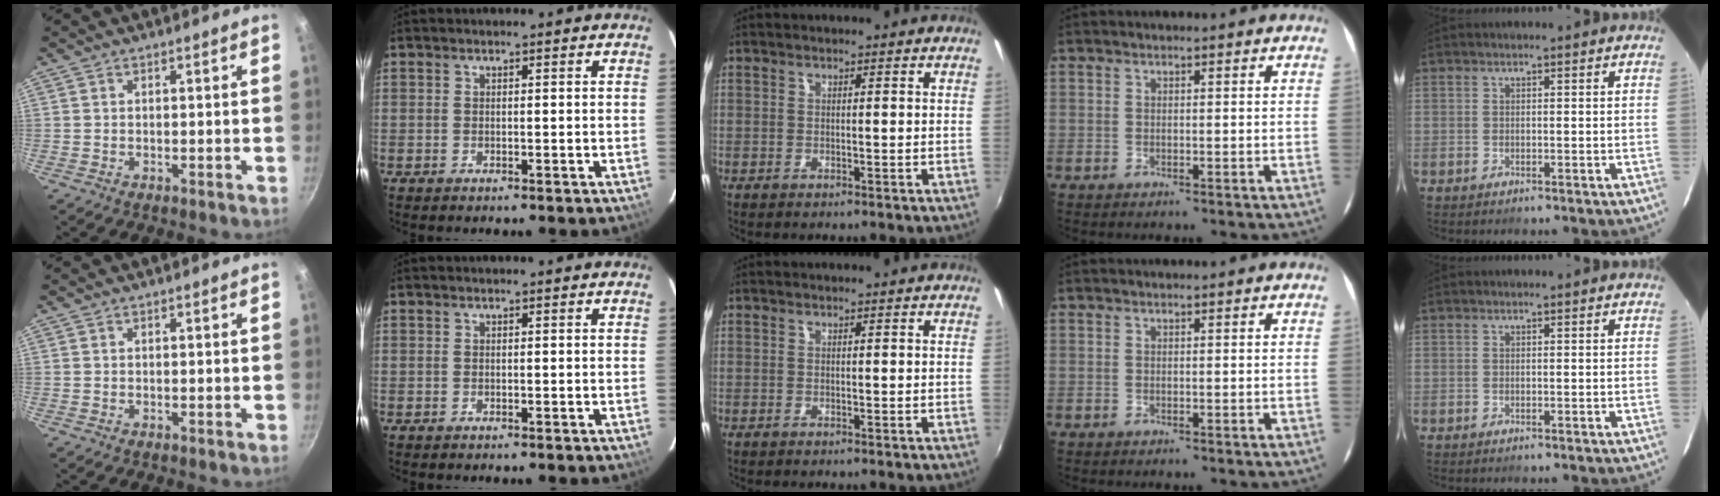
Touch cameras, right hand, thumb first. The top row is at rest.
{}